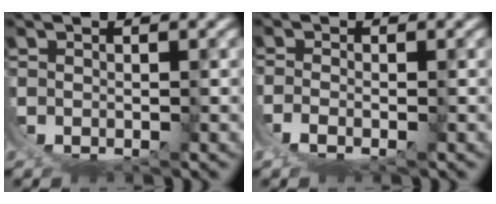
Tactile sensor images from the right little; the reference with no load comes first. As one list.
[{"total": 2.1, "force": [0.1, 1.2, 1.7], "torque": [-0.050, -0.012, 0.008]}]